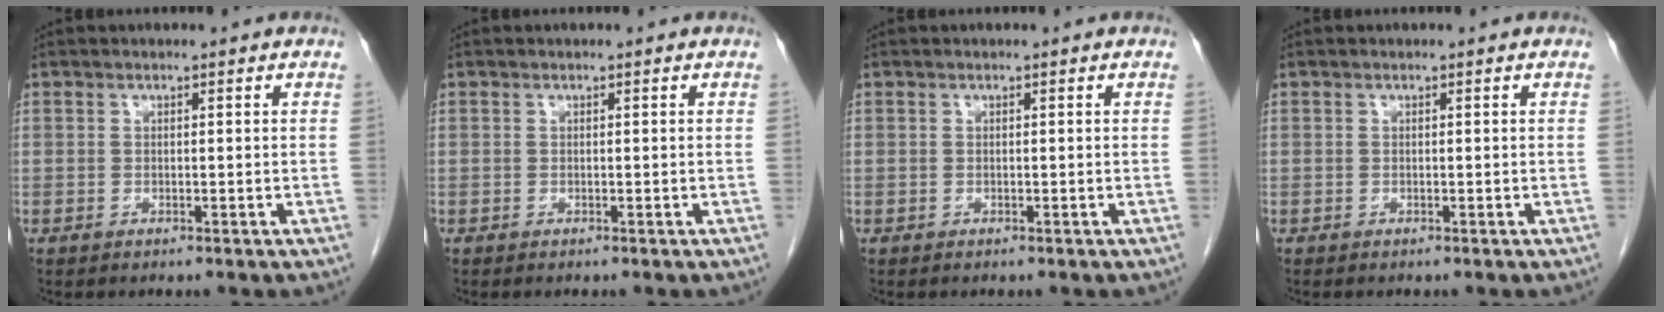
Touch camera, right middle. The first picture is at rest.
{"total": 0.0}
{"total": 0.0}
{"total": 0.0}